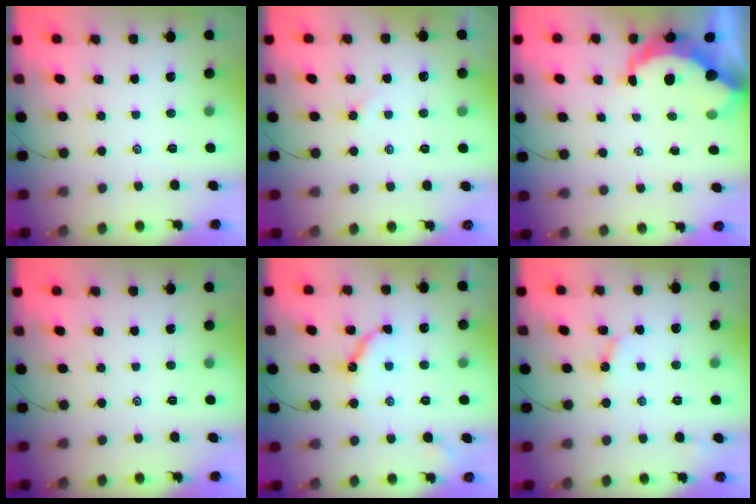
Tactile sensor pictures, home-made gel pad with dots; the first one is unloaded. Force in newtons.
{"total": 1.7, "press": 1.6, "slide": 0.4}
{"total": 7.7, "press": 7.6, "slide": 0.8}
{"total": 0.0}
{"total": 8.3, "press": 8.2, "slide": 0.8}
{"total": 3.4, "press": 3.4, "slide": 0.3}